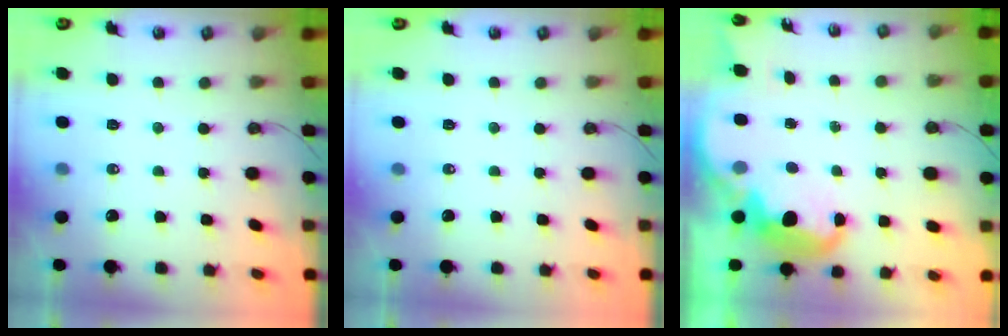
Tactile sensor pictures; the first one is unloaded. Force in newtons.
{"total": 0.0}
{"total": 5.7, "press": 5.7, "slide": 0.2}